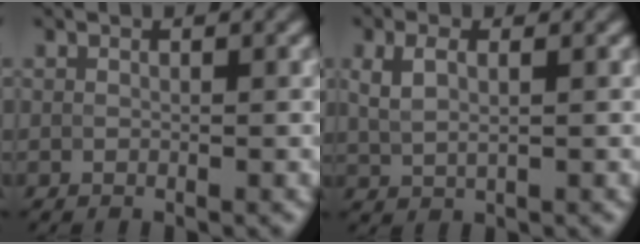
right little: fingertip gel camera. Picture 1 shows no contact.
{"total": 2.8, "force": [1.1, 1.4, 2.1], "torque": [-0.047, 0.003, 0.024]}